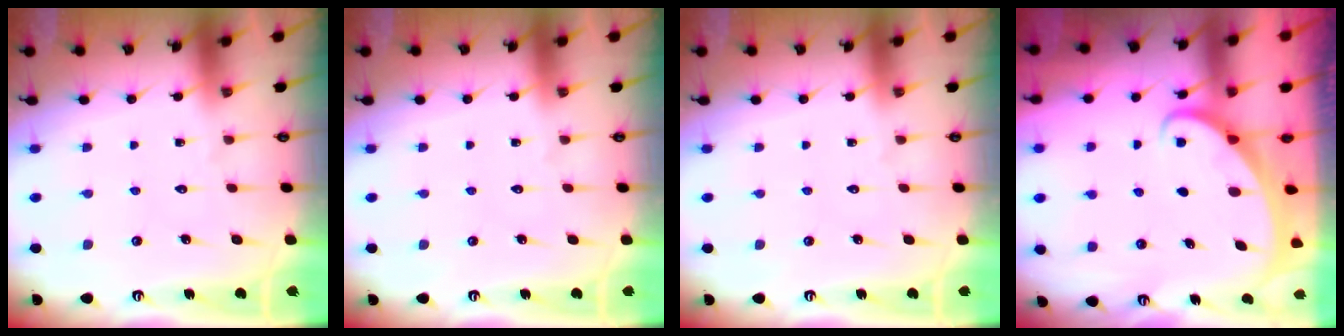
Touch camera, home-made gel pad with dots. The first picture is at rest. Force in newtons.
{"total": 0.0}
{"total": 0.0}
{"total": 1.7, "press": 1.7, "slide": 0.2}